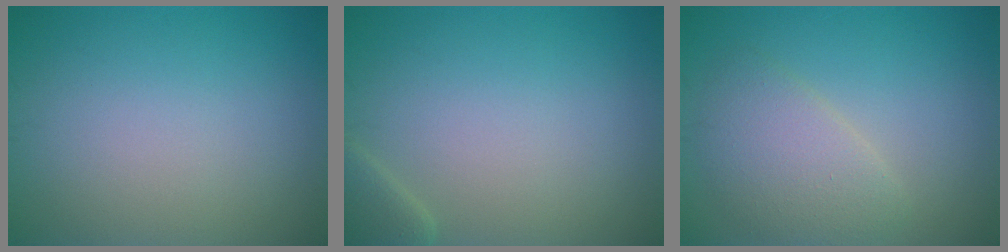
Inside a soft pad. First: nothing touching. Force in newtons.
{"total": 1.9, "press": 1.9, "slide": 0.2}
{"total": 3.6, "press": 3.6, "slide": 0.3}